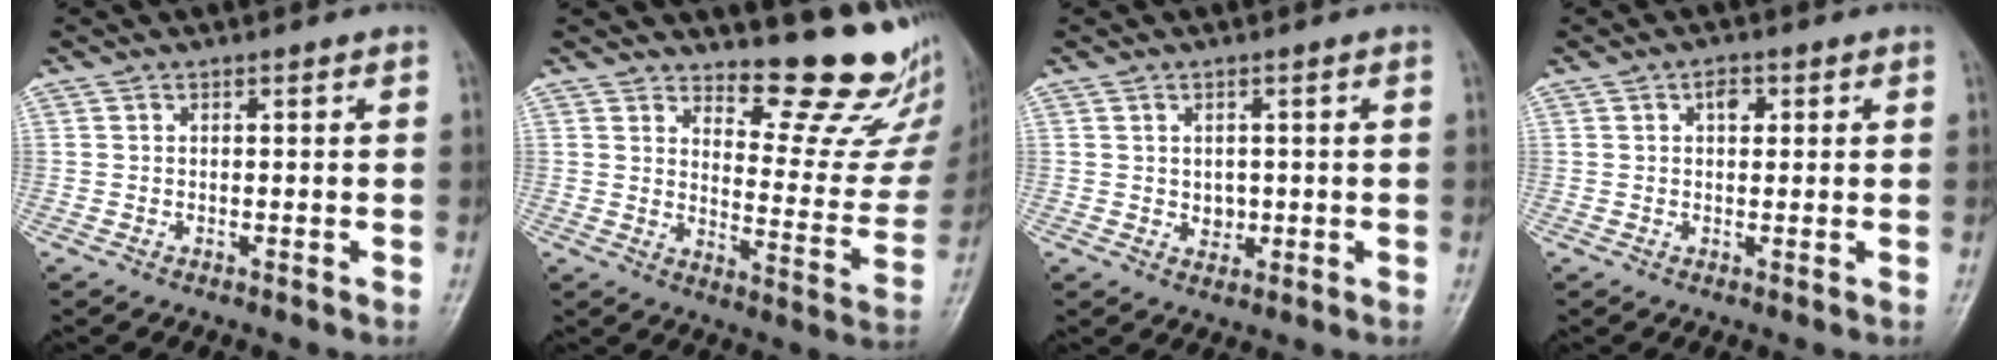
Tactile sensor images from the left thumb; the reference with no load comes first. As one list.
[{"total": 16.3, "force": [14.5, 4.7, 5.9], "torque": [-0.025, -0.154, 0.177]}, {"total": 2.5, "force": [0.1, 2.1, 1.4], "torque": [-0.009, -0.001, 0.007]}, {"total": 2.7, "force": [1.0, 1.7, 1.9], "torque": [-0.020, 0.000, 0.011]}]